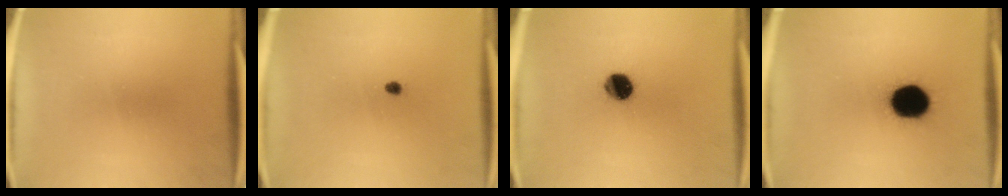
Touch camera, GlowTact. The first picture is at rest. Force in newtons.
{"total": 1.0}
{"total": 7.6}
{"total": 15.8}